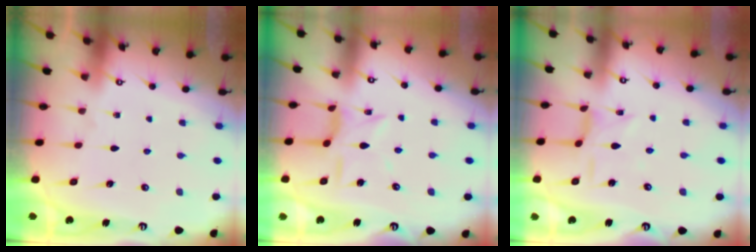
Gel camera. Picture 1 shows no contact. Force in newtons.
{"total": 6.7, "press": 6.6, "slide": 0.5}
{"total": 1.7, "press": 1.7, "slide": 0.3}